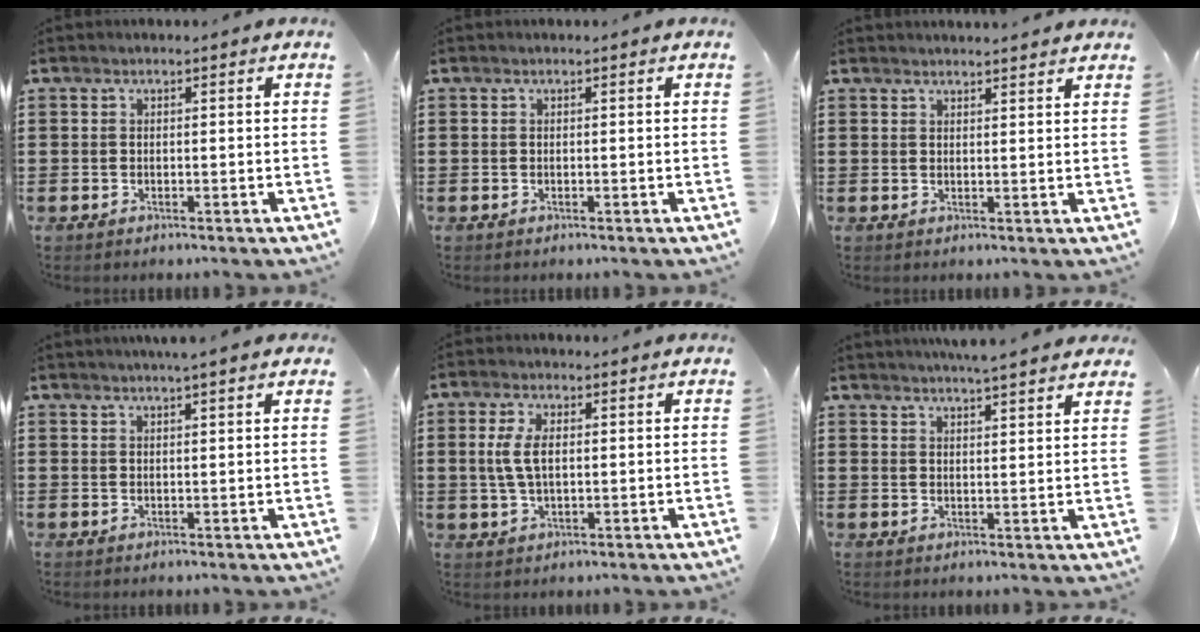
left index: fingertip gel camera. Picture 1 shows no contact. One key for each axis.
{"total": 0.0}
{"total": 1.9, "fx": 1.9, "fy": -0.2, "fz": 0.2, "tx": -0.008, "ty": -0.002, "tz": 0.038}
{"total": 2.2, "fx": 1.8, "fy": -0.2, "fz": 1.3, "tx": -0.028, "ty": 0.001, "tz": 0.034}
{"total": 5.2, "fx": 0.7, "fy": 2.4, "fz": 4.5, "tx": -0.115, "ty": 0.001, "tz": 0.004}
{"total": 3.9, "fx": 3.7, "fy": -0.3, "fz": 1.1, "tx": -0.031, "ty": -0.010, "tz": 0.067}